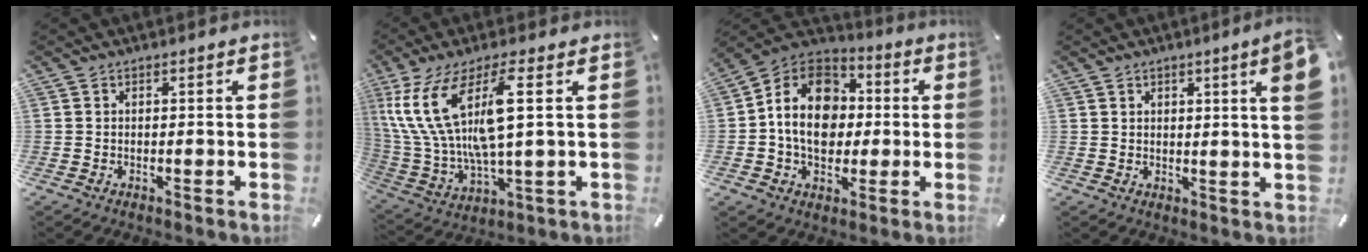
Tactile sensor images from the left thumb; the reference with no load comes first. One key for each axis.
{"total": 15.9, "fx": 5.1, "fy": 4.6, "fz": 14.3, "tx": -0.315, "ty": -0.019, "tz": 0.082}
{"total": 14.5, "fx": -0.9, "fy": 11.9, "fz": 8.3, "tx": -0.153, "ty": 0.016, "tz": -0.019}
{"total": 5.3, "fx": 2.3, "fy": 0.3, "fz": 4.8, "tx": -0.077, "ty": -0.004, "tz": 0.034}